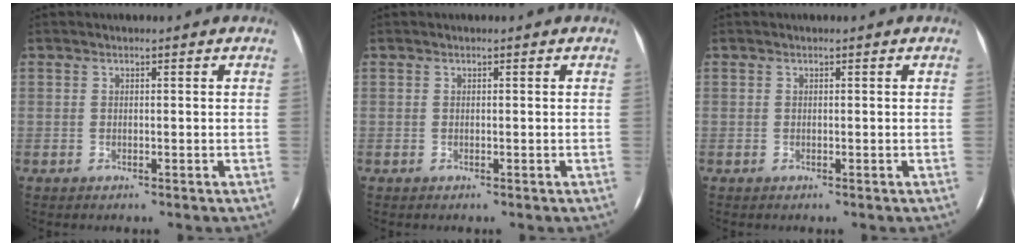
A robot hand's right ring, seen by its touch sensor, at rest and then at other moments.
{"total": 0.0}
{"total": 0.0}